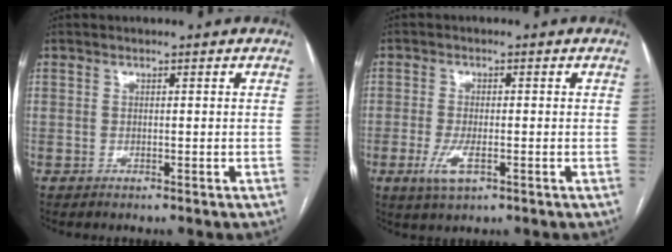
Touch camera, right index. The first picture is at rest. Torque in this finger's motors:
{"motor_torque": [0.07, 0.01, 0.14, 0.04]}